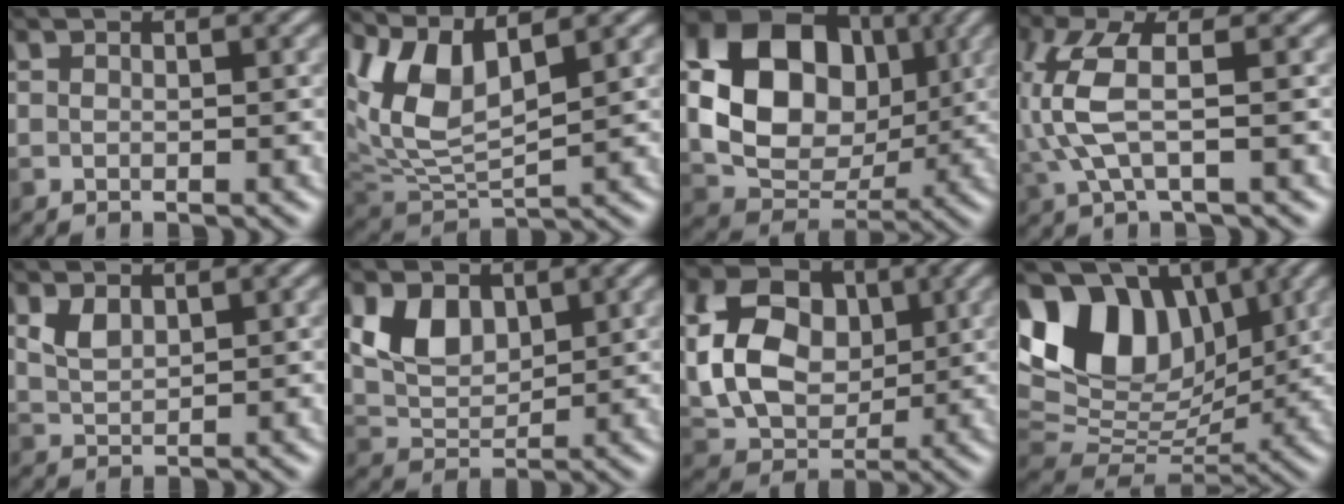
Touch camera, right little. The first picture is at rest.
{"total": 6.8, "force": [2.4, 3.2, 5.5], "torque": [-0.118, 0.003, 0.047]}
{"total": 12.3, "force": [1.4, 9.3, 7.9], "torque": [-0.149, 0.003, 0.023]}
{"total": 6.3, "force": [-0.8, 2.5, 5.8], "torque": [-0.150, 0.010, -0.020]}
{"total": 1.4, "force": [0.3, 0.9, 1.1], "torque": [-0.031, -0.003, 0.010]}
{"total": 3.7, "force": [0.9, 2.7, 2.4], "torque": [-0.054, -0.012, 0.017]}
{"total": 8.7, "force": [0.4, 6.4, 5.8], "torque": [-0.127, 0.000, 0.000]}
{"total": 12.1, "force": [4.9, 7.9, 7.7], "torque": [-0.144, 0.033, 0.082]}